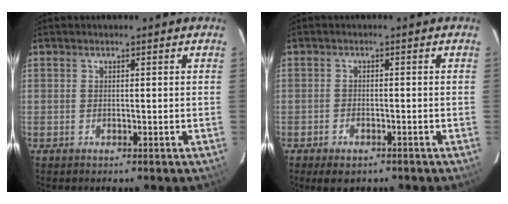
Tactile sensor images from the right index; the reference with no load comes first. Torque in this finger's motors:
{"motor_torque": [0.20, -0.10, -0.06, 0.00]}